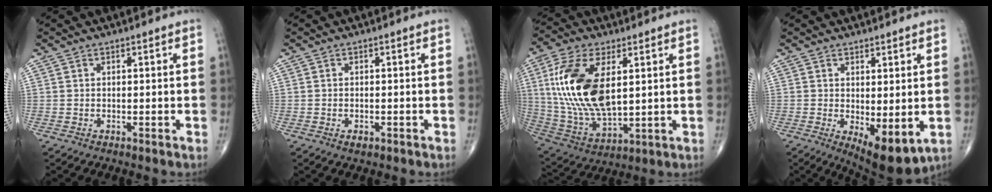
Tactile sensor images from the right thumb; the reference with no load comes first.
{"total": 1.5, "force": [-0.7, 0.8, 1.0], "torque": [-0.018, 0.004, -0.009]}
{"total": 19.9, "force": [4.1, 10.1, 16.6], "torque": [-0.339, -0.019, 0.084]}
{"total": 8.6, "force": [-1.5, 3.4, 7.7], "torque": [-0.107, -0.023, -0.011]}